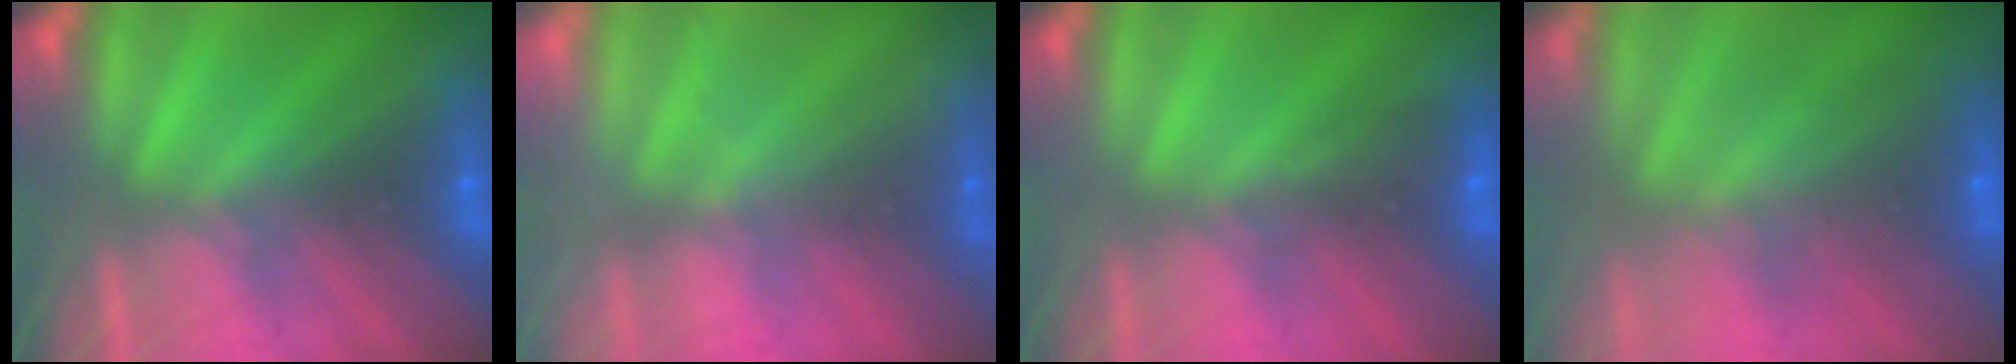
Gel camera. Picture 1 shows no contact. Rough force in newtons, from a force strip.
{"total": 2.3}
{"total": 2.9}
{"total": 6.4}